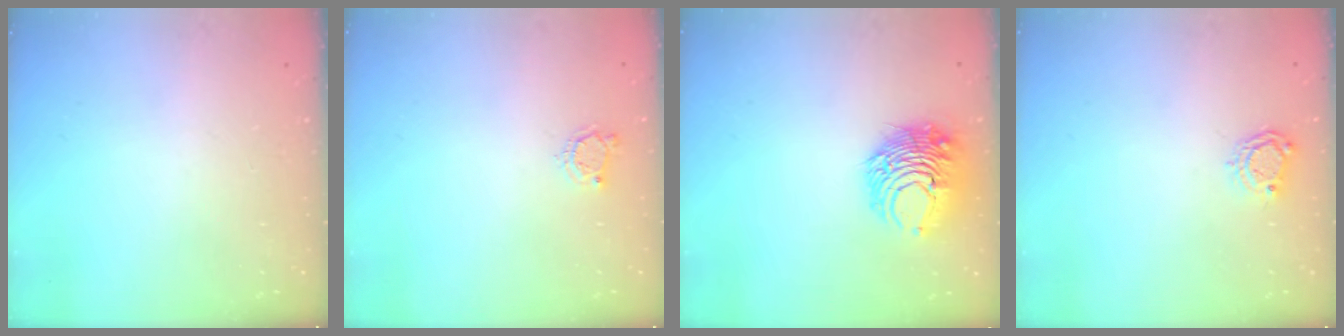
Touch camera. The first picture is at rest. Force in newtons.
{"total": 3.9, "press": 3.8, "slide": 0.5}
{"total": 10.7, "press": 10.7, "slide": 0.6}
{"total": 4.4, "press": 4.4, "slide": 0.6}